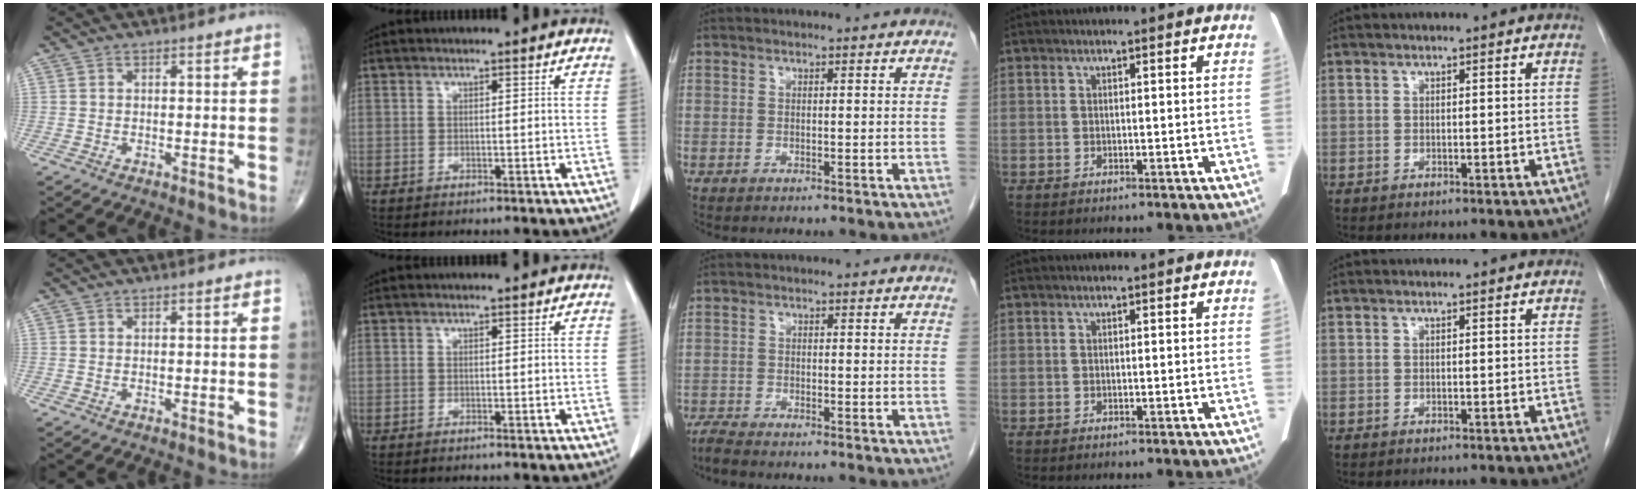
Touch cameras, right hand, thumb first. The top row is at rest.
{"middle": {"total": 1.8, "force": [-1.8, -0.4, 0.3], "torque": [-0.017, -0.009, -0.039]}}